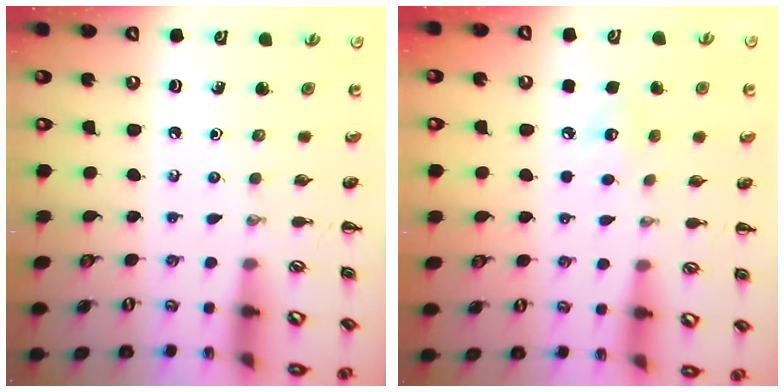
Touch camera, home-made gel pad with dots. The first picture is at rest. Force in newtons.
{"total": 6.7, "press": 6.4, "slide": 1.9}